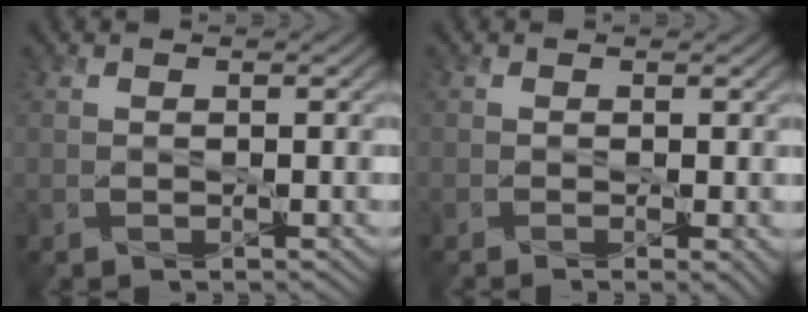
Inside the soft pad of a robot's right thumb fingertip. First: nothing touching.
{"total": 1.4, "force": [-0.4, 0.2, 1.3], "torque": [-0.025, -0.007, -0.005]}